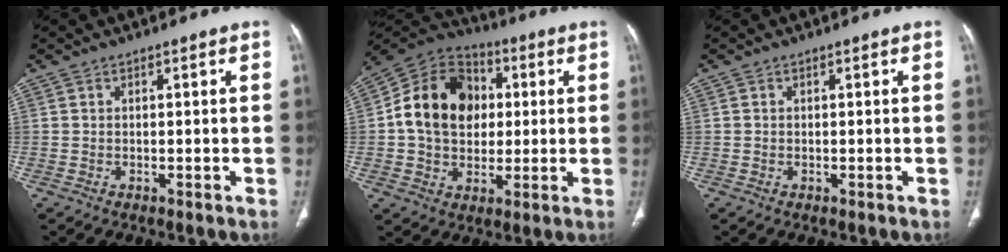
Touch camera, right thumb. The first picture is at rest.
{"total": 17.1, "force": [1.8, 13.2, 10.6], "torque": [-0.156, 0.020, 0.025]}
{"total": 0.0}